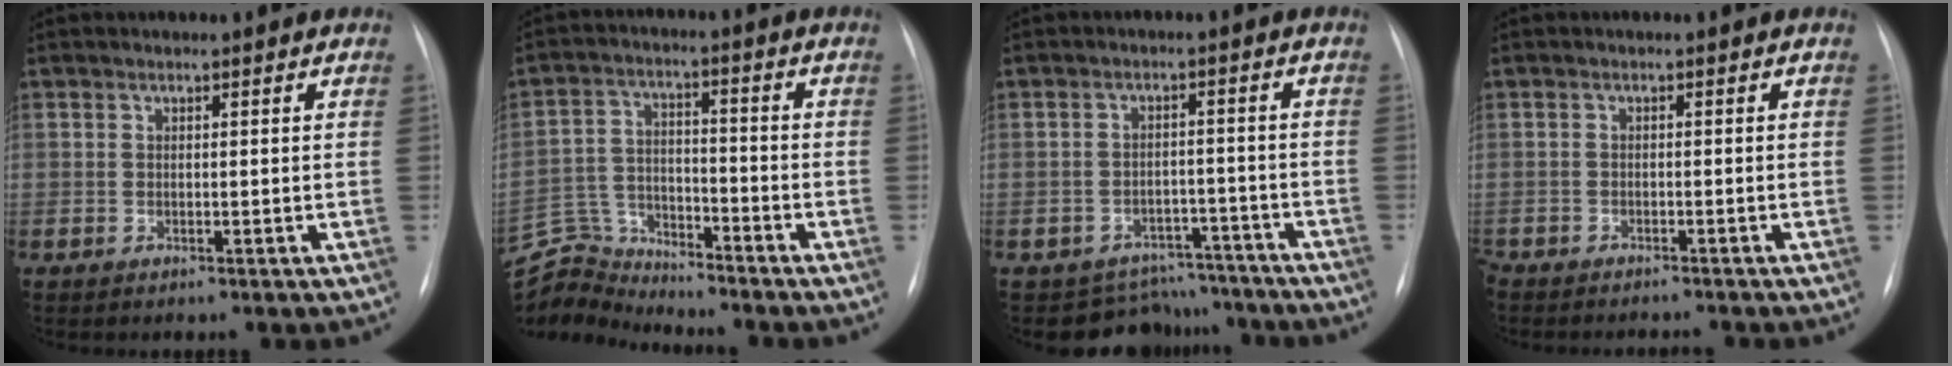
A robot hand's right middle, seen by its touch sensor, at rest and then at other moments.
{"total": 8.6, "force": [-8.5, 0.4, -1.1], "torque": [0.015, 0.018, -0.162]}
{"total": 7.8, "force": [-6.9, 3.5, -1.1], "torque": [0.031, 0.036, -0.089]}
{"total": 5.2, "force": [-5.0, 0.8, 1.1], "torque": [-0.009, -0.008, -0.073]}